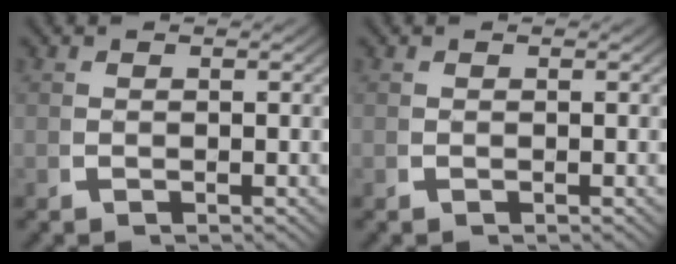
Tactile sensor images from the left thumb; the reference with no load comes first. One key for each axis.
{"total": 0.0}